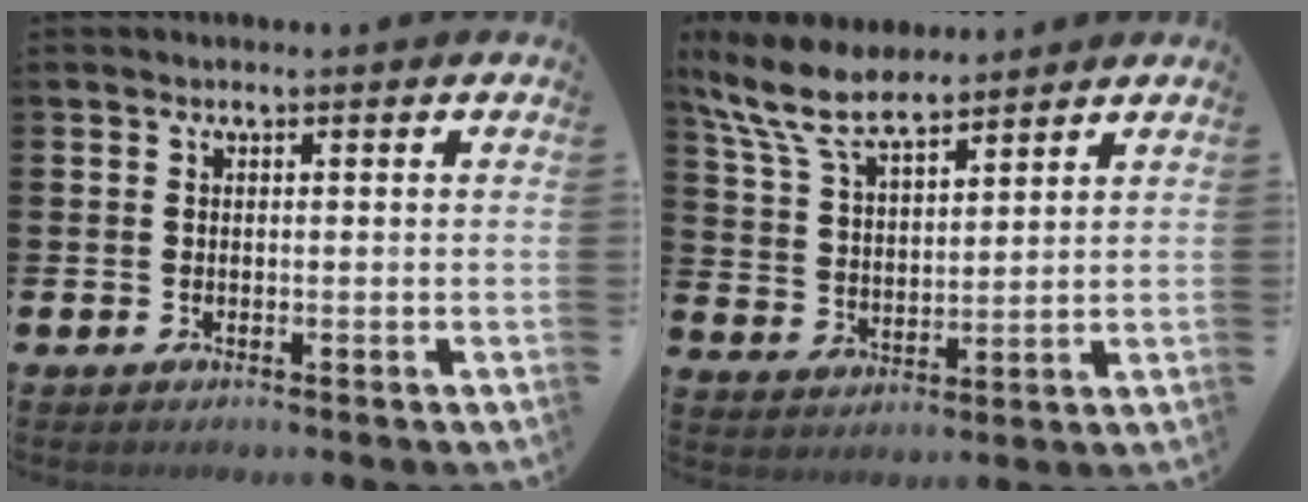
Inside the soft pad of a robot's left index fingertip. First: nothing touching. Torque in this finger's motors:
{"motor_torque": [1.02, -1.07, 0.67, 0.21]}